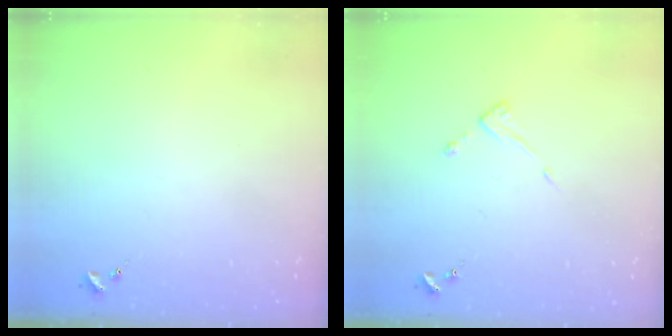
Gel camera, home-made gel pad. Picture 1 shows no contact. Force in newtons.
{"total": 4.1, "press": 4.0, "slide": 0.4}